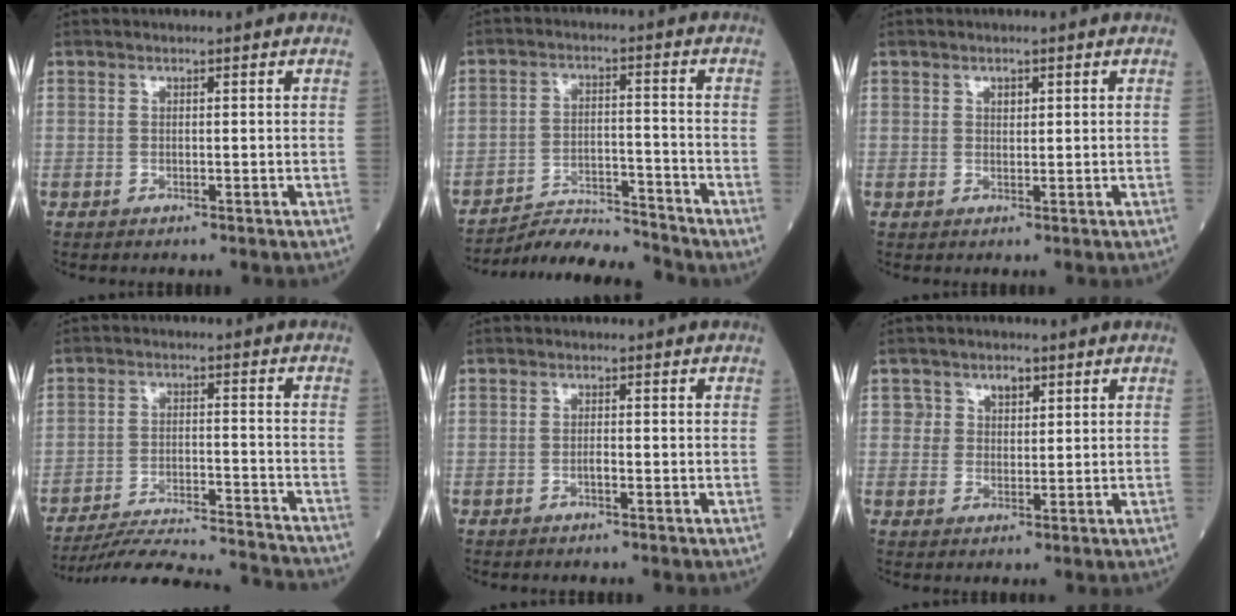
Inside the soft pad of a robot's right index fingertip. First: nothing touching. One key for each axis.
{"total": 7.9, "fx": -7.9, "fy": -0.8, "fz": 0.3, "tx": -0.003, "ty": 0.006, "tz": -0.139}
{"total": 1.2, "fx": 0.6, "fy": 0.8, "fz": 0.7, "tx": -0.007, "ty": -0.002, "tz": 0.009}
{"total": 17.9, "fx": -17.3, "fy": 0.1, "fz": 4.6, "tx": -0.080, "ty": -0.017, "tz": -0.247}
{"total": 1.2, "fx": -0.5, "fy": 0.2, "fz": 1.0, "tx": -0.018, "ty": 0.002, "tz": -0.011}
{"total": 3.1, "fx": 1.5, "fy": 2.5, "fz": 1.1, "tx": -0.006, "ty": 0.000, "tz": 0.020}